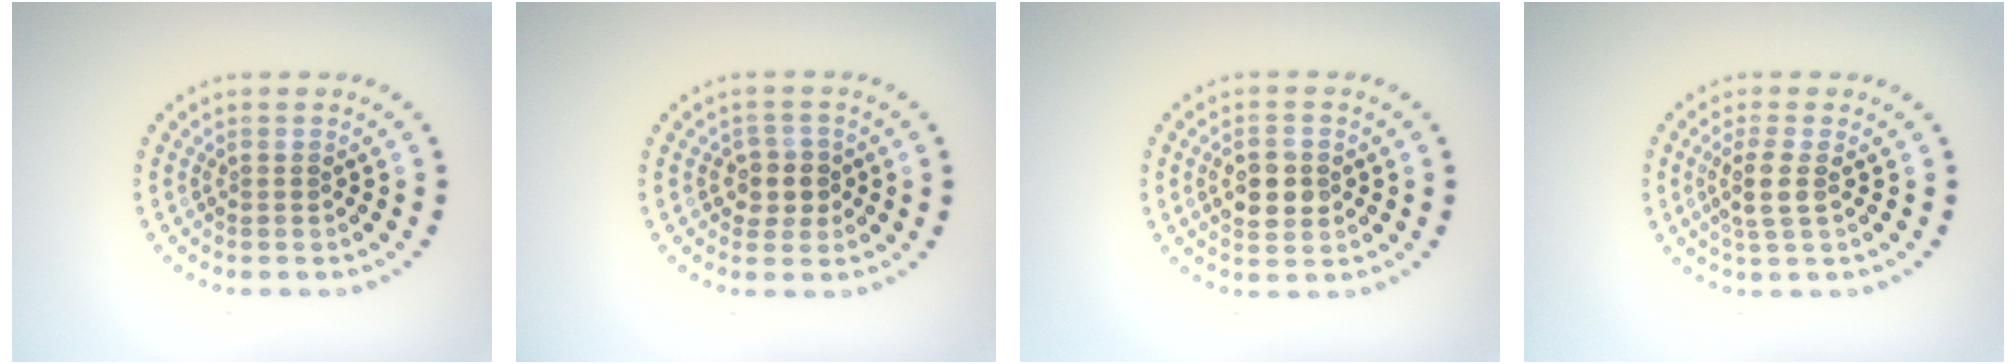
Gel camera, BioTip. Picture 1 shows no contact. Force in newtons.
{"total": 2.1, "press": 2.0, "slide": 0.8}
{"total": 3.4, "press": 3.4, "slide": 0.2}
{"total": 2.4, "press": 2.0, "slide": 1.3}